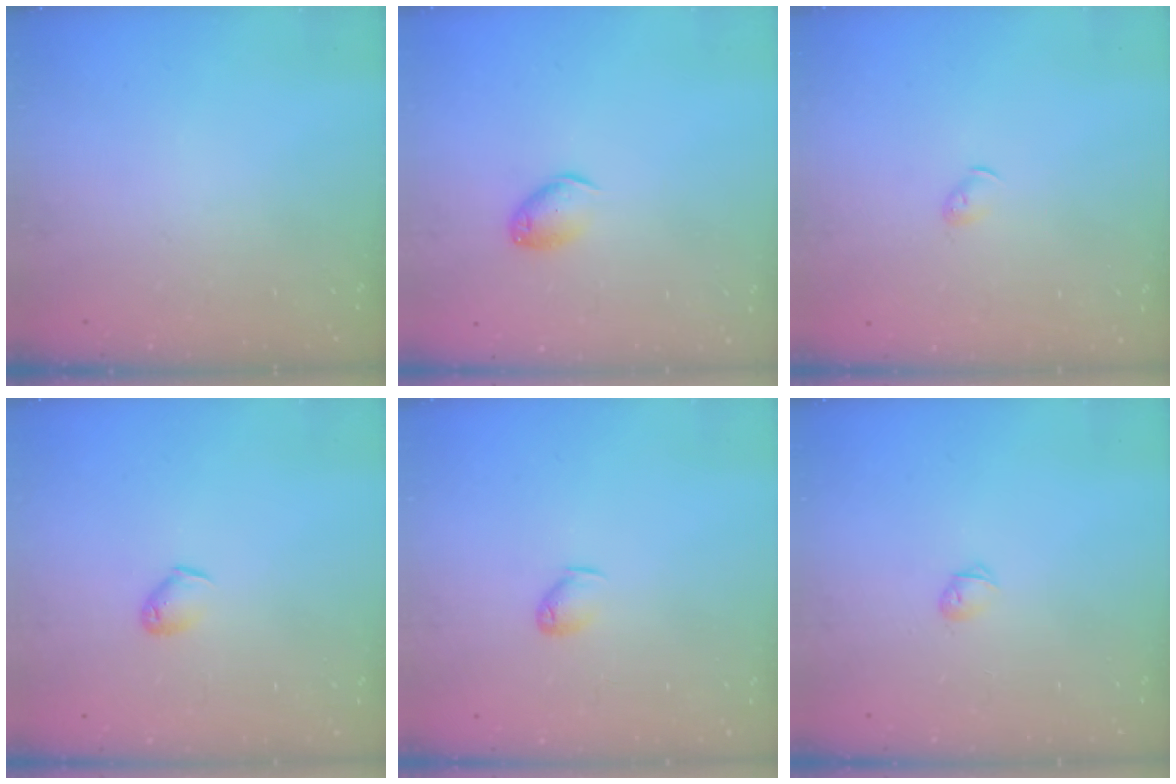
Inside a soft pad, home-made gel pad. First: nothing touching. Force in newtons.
{"total": 8.3, "press": 8.2, "slide": 0.7}
{"total": 3.4, "press": 3.3, "slide": 0.8}
{"total": 3.9, "press": 3.8, "slide": 0.6}
{"total": 3.9, "press": 3.8, "slide": 0.7}
{"total": 2.8, "press": 2.7, "slide": 0.6}